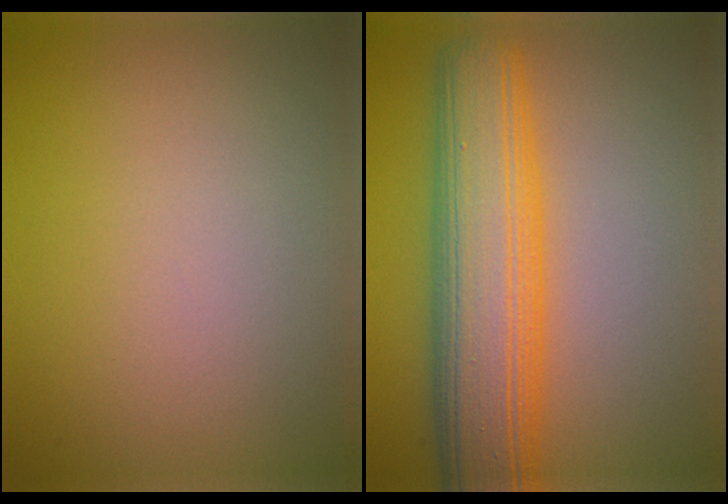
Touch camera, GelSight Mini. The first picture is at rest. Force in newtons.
{"total": 9.9, "press": 9.9, "slide": 0.2}